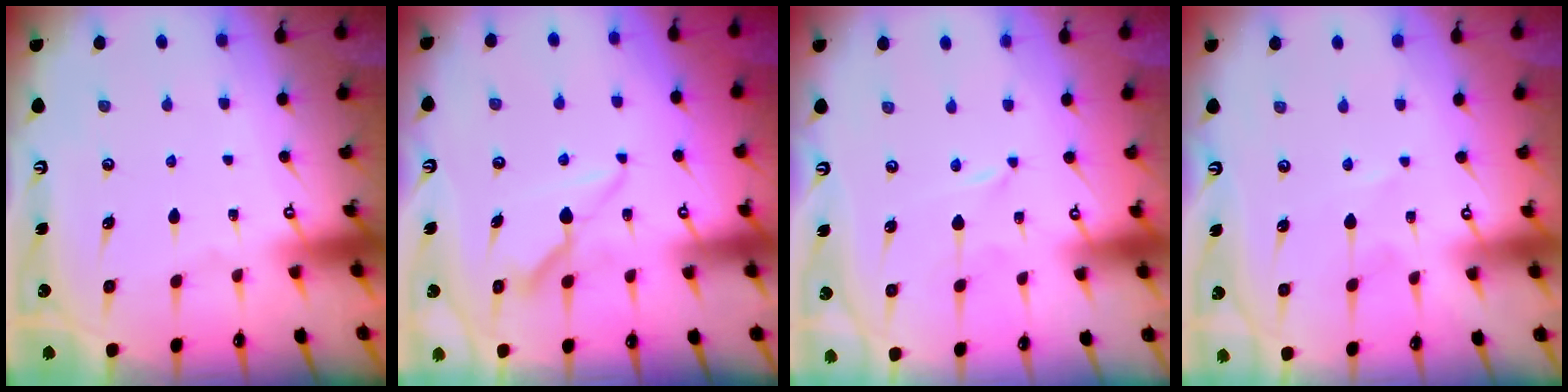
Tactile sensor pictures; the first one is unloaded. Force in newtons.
{"total": 8.3, "press": 8.3, "slide": 0.3}
{"total": 0.0}
{"total": 0.8, "press": 0.8, "slide": 0.2}